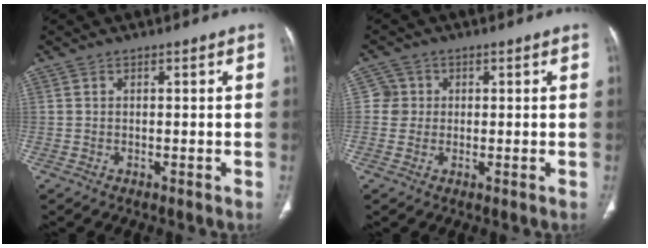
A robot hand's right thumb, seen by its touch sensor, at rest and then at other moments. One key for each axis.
{"total": 3.1, "fx": 0.4, "fy": 3.1, "fz": 0.1, "tx": 0.022, "ty": 0.006, "tz": 0.001}